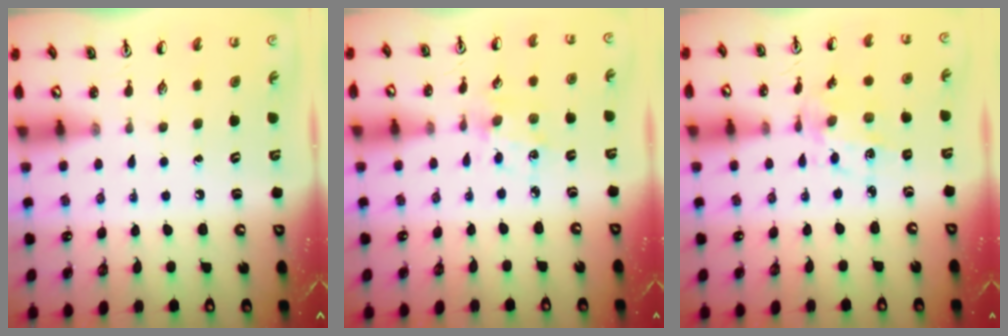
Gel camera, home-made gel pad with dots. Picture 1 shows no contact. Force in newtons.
{"total": 2.8, "press": 2.8, "slide": 0.5}
{"total": 6.0, "press": 5.8, "slide": 1.7}